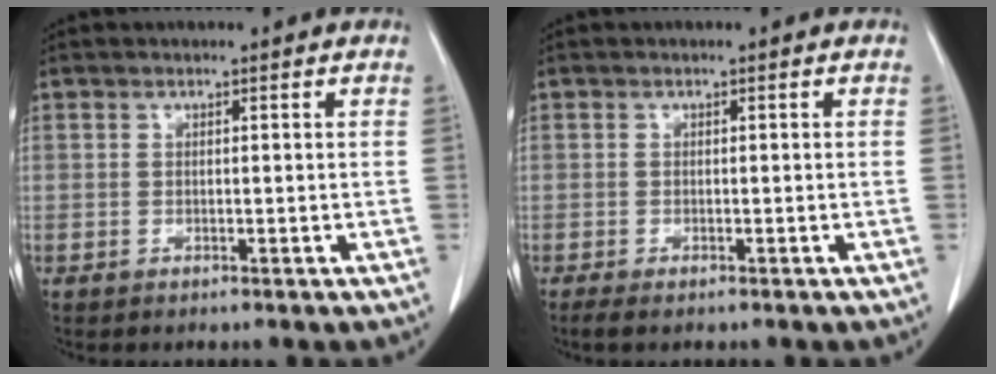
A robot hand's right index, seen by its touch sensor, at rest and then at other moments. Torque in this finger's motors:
{"motor_torque": [-0.01, 0.02, -0.04, 0.01]}